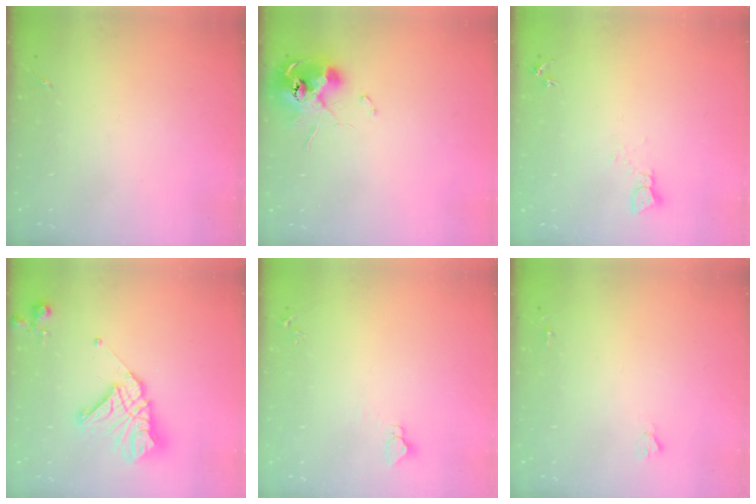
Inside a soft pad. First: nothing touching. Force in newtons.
{"total": 11.3, "press": 11.3, "slide": 0.6}
{"total": 2.4, "press": 2.4, "slide": 0.2}
{"total": 14.7, "press": 14.6, "slide": 1.4}
{"total": 2.9, "press": 2.9, "slide": 0.1}
{"total": 1.9, "press": 1.9, "slide": 0.2}